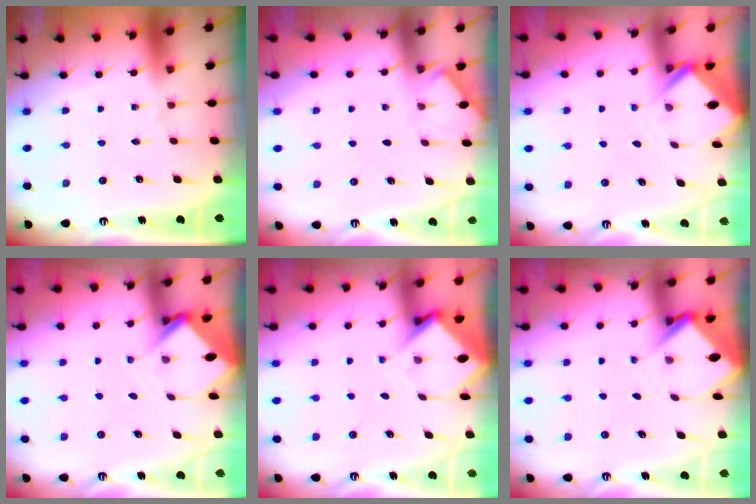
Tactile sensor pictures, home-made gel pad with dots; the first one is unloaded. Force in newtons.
{"total": 2.0, "press": 1.9, "slide": 0.3}
{"total": 2.7, "press": 2.7, "slide": 0.3}
{"total": 3.5, "press": 3.4, "slide": 0.3}
{"total": 3.9, "press": 3.9, "slide": 0.3}
{"total": 3.4, "press": 3.4, "slide": 0.2}